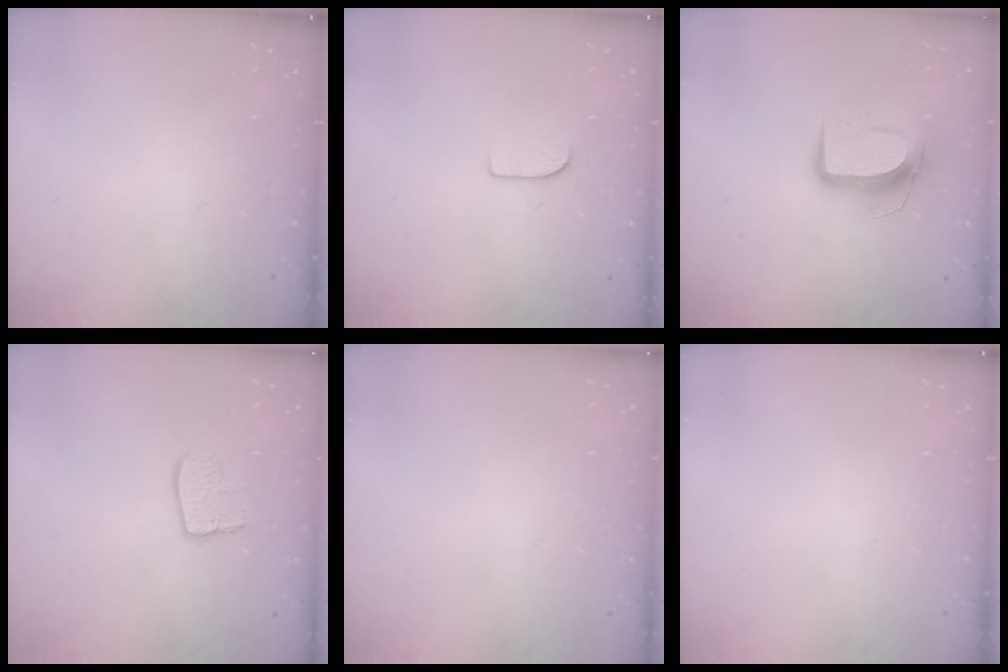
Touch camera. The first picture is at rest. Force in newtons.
{"total": 5.5, "press": 5.5, "slide": 0.6}
{"total": 10.4, "press": 10.4, "slide": 0.6}
{"total": 8.3, "press": 8.3, "slide": 0.7}
{"total": 0.0}
{"total": 0.0}